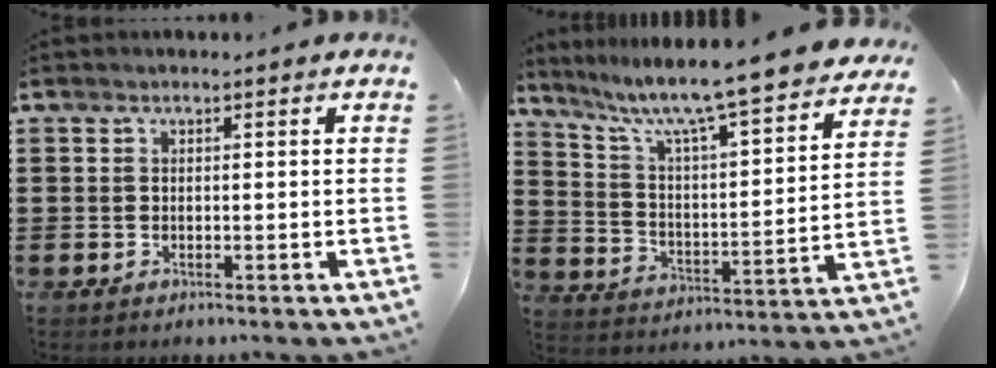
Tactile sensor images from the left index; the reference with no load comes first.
{"total": 8.3, "force": [7.2, -0.4, 4.1], "torque": [-0.109, -0.059, 0.114]}